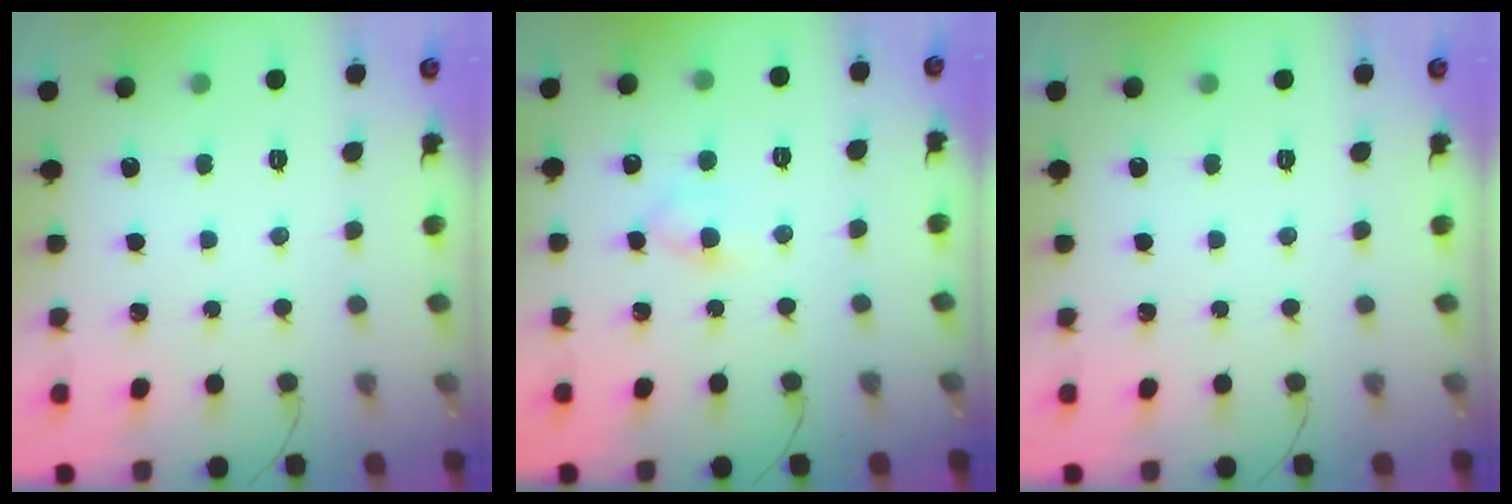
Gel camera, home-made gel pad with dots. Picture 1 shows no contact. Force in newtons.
{"total": 4.2, "press": 4.0, "slide": 1.3}
{"total": 0.0}